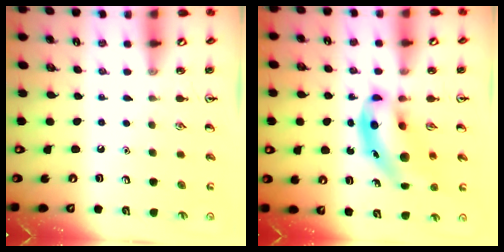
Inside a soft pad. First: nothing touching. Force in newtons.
{"total": 9.5, "press": 9.2, "slide": 2.4}